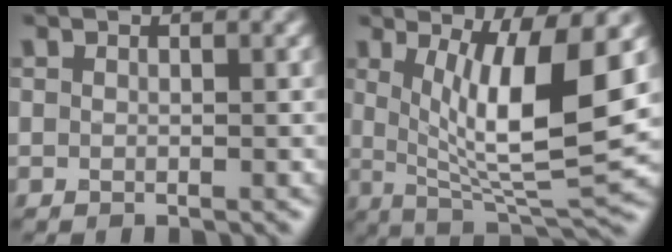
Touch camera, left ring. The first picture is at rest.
{"total": 9.9, "force": [1.7, 2.5, 9.4], "torque": [-0.152, -0.016, 0.036]}